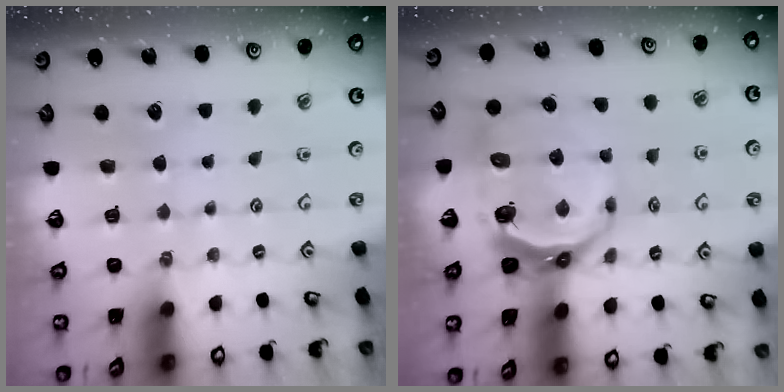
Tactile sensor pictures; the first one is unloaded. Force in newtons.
{"total": 10.7, "press": 9.9, "slide": 4.0}